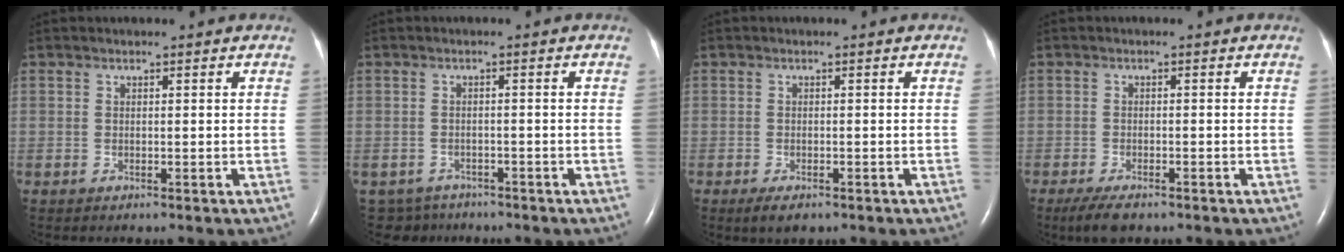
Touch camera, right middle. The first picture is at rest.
{"total": 4.1, "force": [-3.5, 2.2, -0.7], "torque": [0.009, 0.001, -0.055]}
{"total": 2.5, "force": [-1.6, 1.0, 1.7], "torque": [-0.034, -0.004, -0.021]}
{"total": 3.9, "force": [-2.8, 1.2, 2.5], "torque": [-0.055, -0.009, -0.046]}